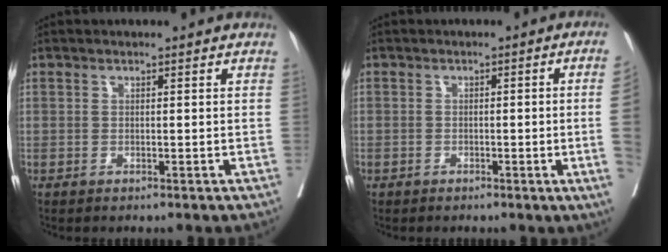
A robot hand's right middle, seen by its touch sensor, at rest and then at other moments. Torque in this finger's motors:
{"motor_torque": [0.38, -0.33, -1.05, -0.21]}